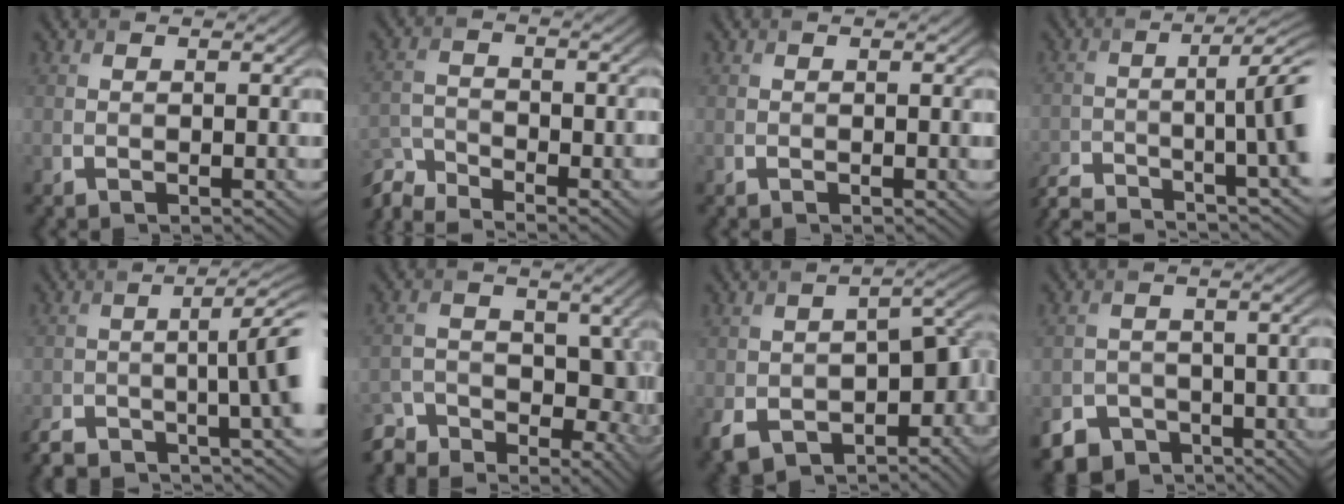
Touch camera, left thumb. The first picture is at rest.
{"total": 6.4, "force": [-5.6, 1.6, 2.7], "torque": [-0.064, -0.011, -0.119]}
{"total": 0.7, "force": [-0.1, 0.2, 0.7], "torque": [-0.010, -0.001, -0.001]}
{"total": 12.0, "force": [-7.0, 2.2, 9.4], "torque": [-0.122, -0.004, -0.121]}
{"total": 9.9, "force": [-5.8, 2.4, 7.6], "torque": [-0.101, -0.007, -0.105]}
{"total": 8.5, "force": [-5.3, 5.2, 4.1], "torque": [-0.066, -0.011, -0.103]}
{"total": 13.3, "force": [-5.3, 8.5, 8.7], "torque": [-0.140, -0.050, -0.074]}
{"total": 8.2, "force": [-5.9, 4.9, 2.8], "torque": [-0.056, -0.021, -0.093]}